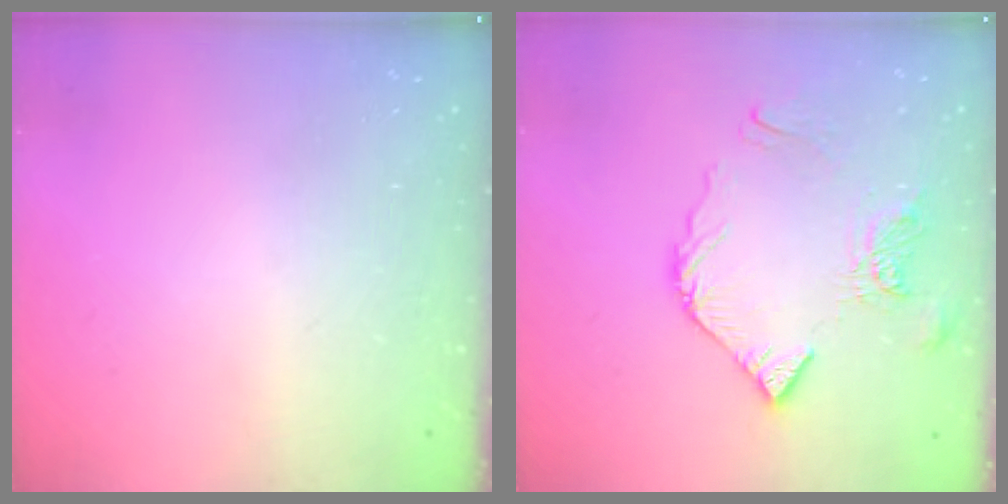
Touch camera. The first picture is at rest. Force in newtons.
{"total": 12.3, "press": 12.2, "slide": 1.5}